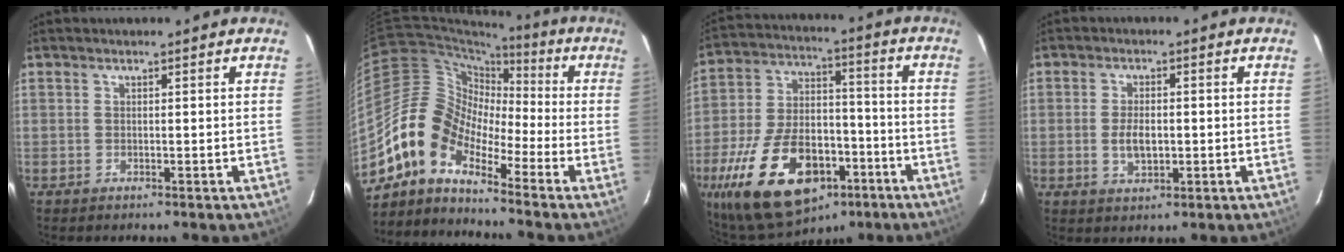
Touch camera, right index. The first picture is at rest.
{"total": 10.6, "force": [-7.2, 5.5, 5.5], "torque": [-0.091, 0.026, -0.161]}
{"total": 24.2, "force": [-12.8, 13.3, 15.7], "torque": [-0.323, -0.003, -0.195]}
{"total": 4.7, "force": [-0.6, 2.6, 3.9], "torque": [-0.076, -0.003, -0.008]}